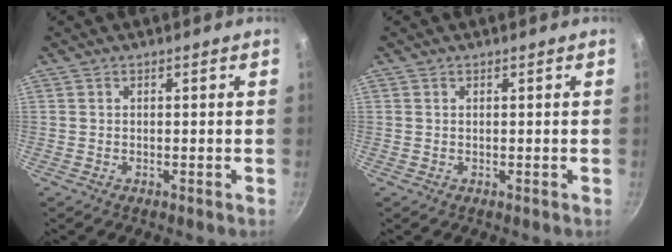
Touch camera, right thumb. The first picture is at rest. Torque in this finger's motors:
{"motor_torque": [0.14, 0.07, -0.09, -0.42, -0.01]}